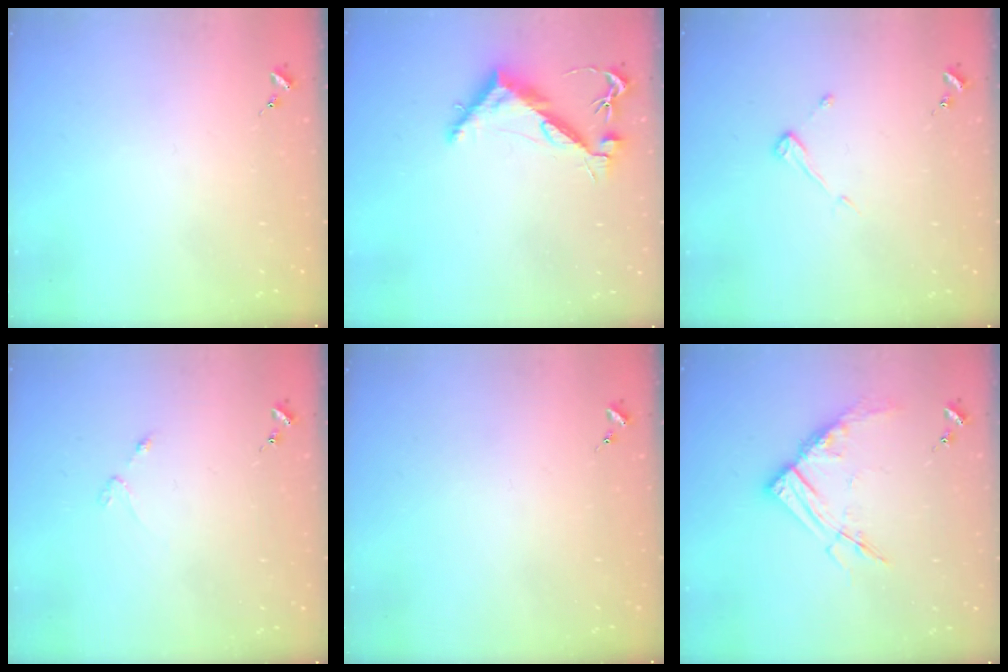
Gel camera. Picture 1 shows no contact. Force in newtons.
{"total": 9.3, "press": 9.3, "slide": 0.8}
{"total": 3.9, "press": 3.9, "slide": 0.3}
{"total": 2.3, "press": 2.3, "slide": 0.3}
{"total": 0.0}
{"total": 12.1, "press": 12.0, "slide": 1.2}